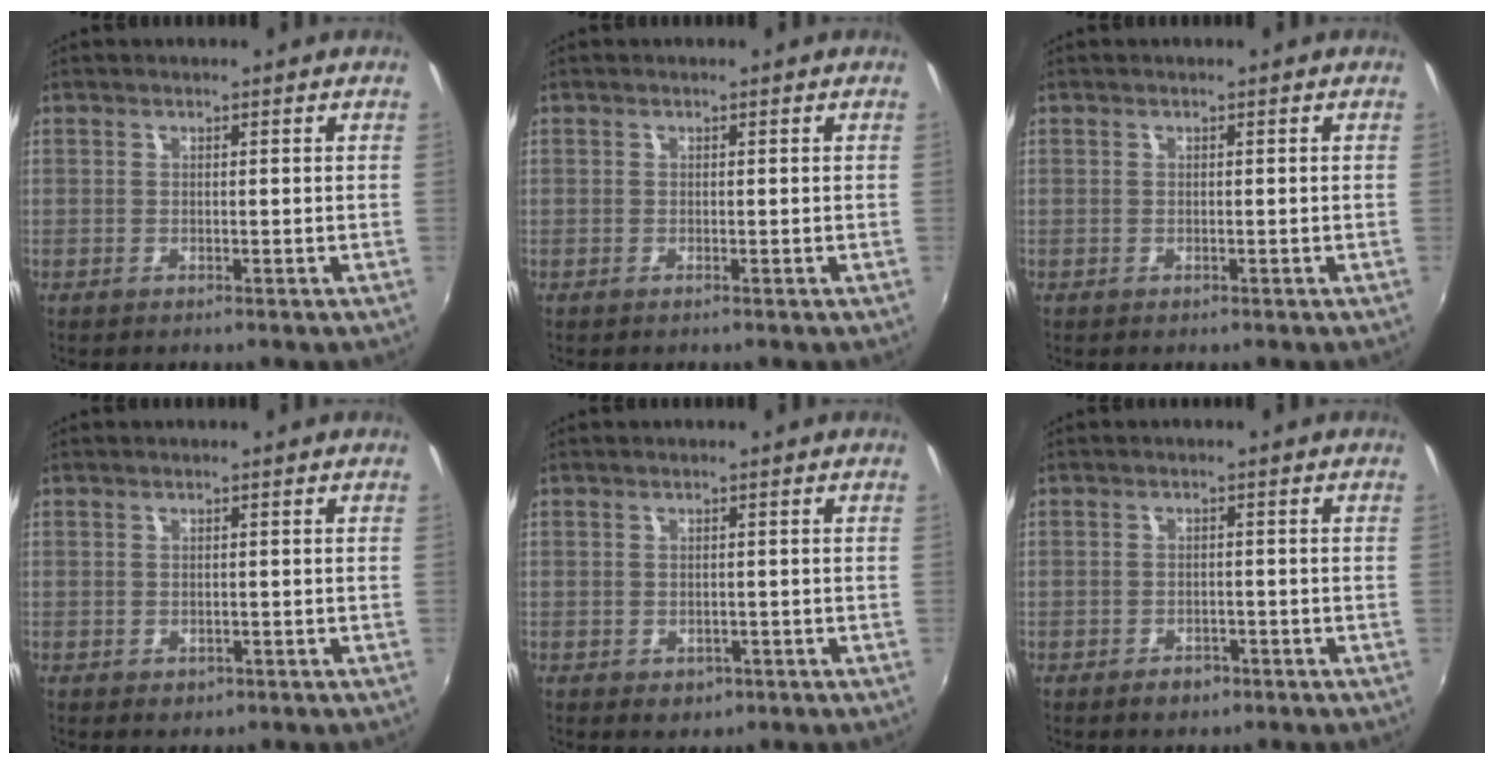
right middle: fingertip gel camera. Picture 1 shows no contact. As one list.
[{"total": 0.0}, {"total": 0.0}, {"total": 1.5, "force": [-0.6, 1.3, 0.6], "torque": [-0.013, -0.005, -0.005]}, {"total": 2.6, "force": [-0.9, 2.1, 1.2], "torque": [-0.025, -0.005, -0.006]}, {"total": 3.1, "force": [-2.0, 2.0, 1.2], "torque": [-0.030, -0.002, -0.026]}]